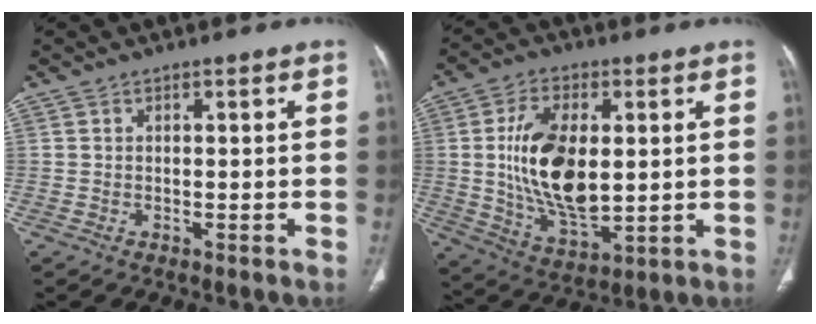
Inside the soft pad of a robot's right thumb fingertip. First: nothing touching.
{"total": 16.4, "force": [1.6, 8.7, 13.9], "torque": [-0.245, -0.016, 0.038]}